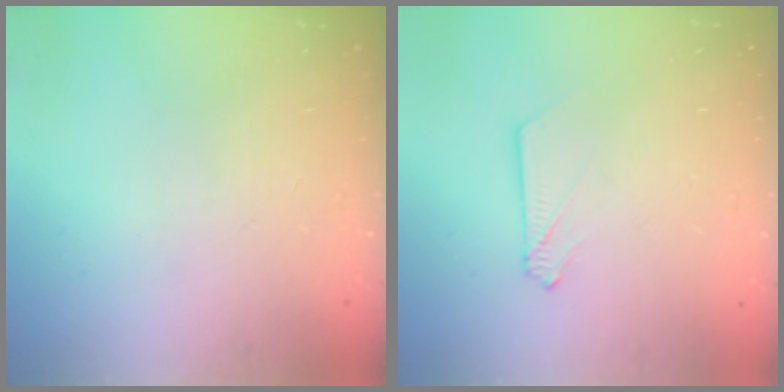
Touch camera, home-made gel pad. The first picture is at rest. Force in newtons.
{"total": 2.7, "press": 2.7, "slide": 0.3}